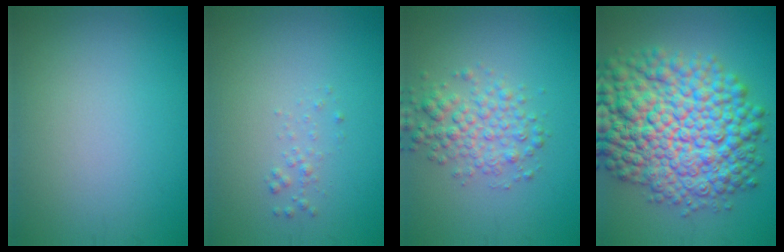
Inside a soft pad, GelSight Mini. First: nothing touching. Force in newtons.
{"total": 0.8, "press": 0.8, "slide": 0.1}
{"total": 3.6, "press": 3.6, "slide": 0.1}
{"total": 14.0, "press": 14.0, "slide": 0.2}